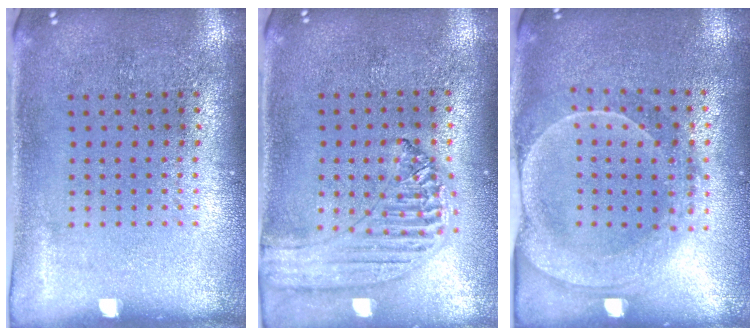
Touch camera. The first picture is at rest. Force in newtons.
{"total": 1.3, "press": 1.3, "slide": 0.2}
{"total": 2.1, "press": 2.0, "slide": 0.7}